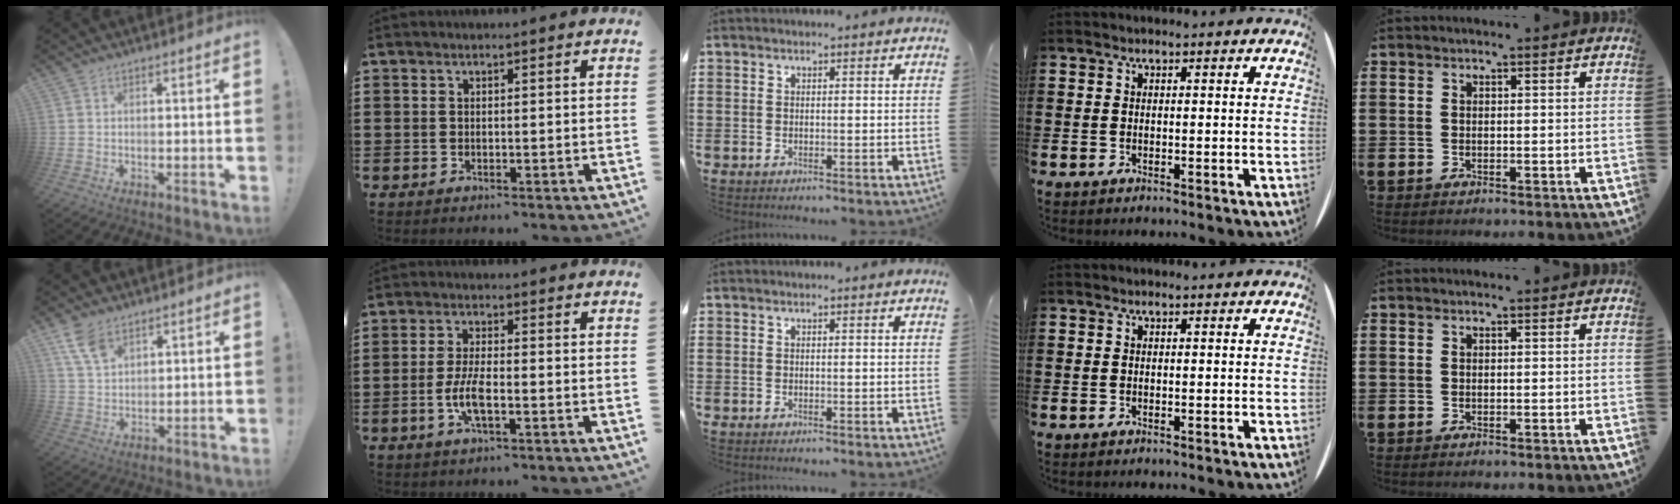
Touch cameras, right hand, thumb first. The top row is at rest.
{"thumb": {"total": 7.6, "force": [4.7, 4.2, 4.3], "torque": [-0.081, -0.017, 0.092]}, "index": {"total": 4.9, "force": [-1.4, 1.3, 4.5], "torque": [-0.103, -0.005, -0.032]}}